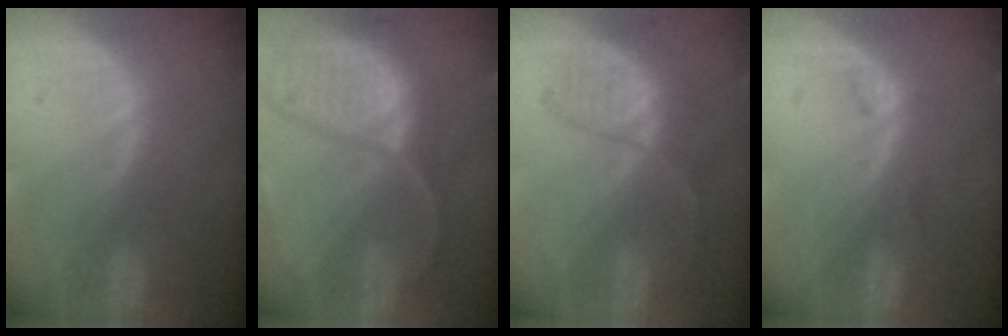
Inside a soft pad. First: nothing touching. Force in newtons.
{"total": 11.7, "press": 9.7, "slide": 6.5}
{"total": 6.3, "press": 5.9, "slide": 2.3}
{"total": 1.1, "press": 1.1, "slide": 0.2}